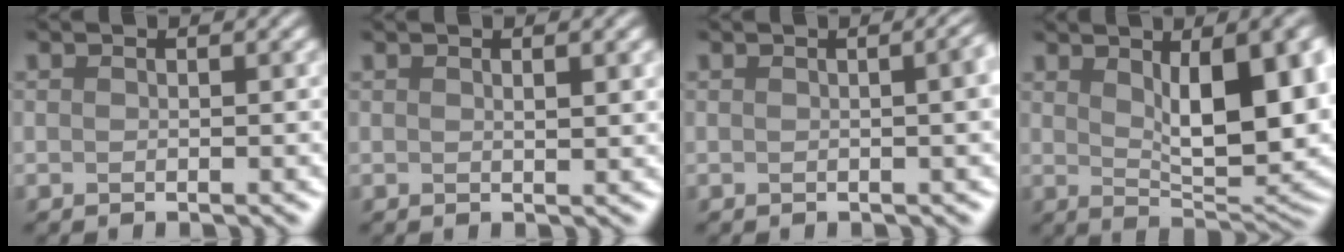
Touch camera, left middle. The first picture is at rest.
{"total": 0.8, "force": [0.4, -0.5, 0.4], "torque": [-0.005, 0.000, 0.003]}
{"total": 3.7, "force": [0.3, 1.7, 3.3], "torque": [0.000, 0.020, -0.019]}
{"total": 8.5, "force": [1.9, 2.3, 8.0], "torque": [-0.121, -0.012, 0.042]}